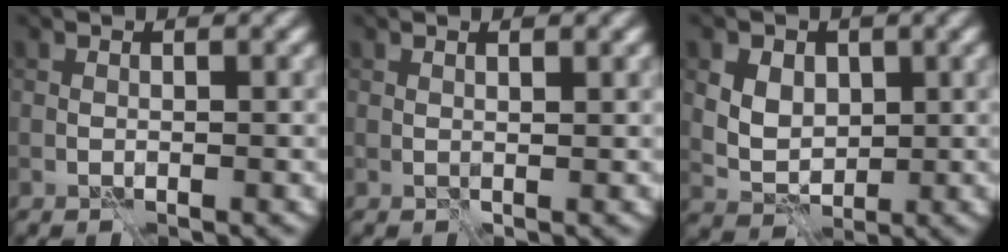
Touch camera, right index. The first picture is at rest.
{"total": 0.8, "force": [0.5, 0.1, 0.6], "torque": [-0.011, 0.001, 0.007]}
{"total": 5.4, "force": [1.7, 4.1, 3.0], "torque": [-0.053, 0.013, 0.022]}